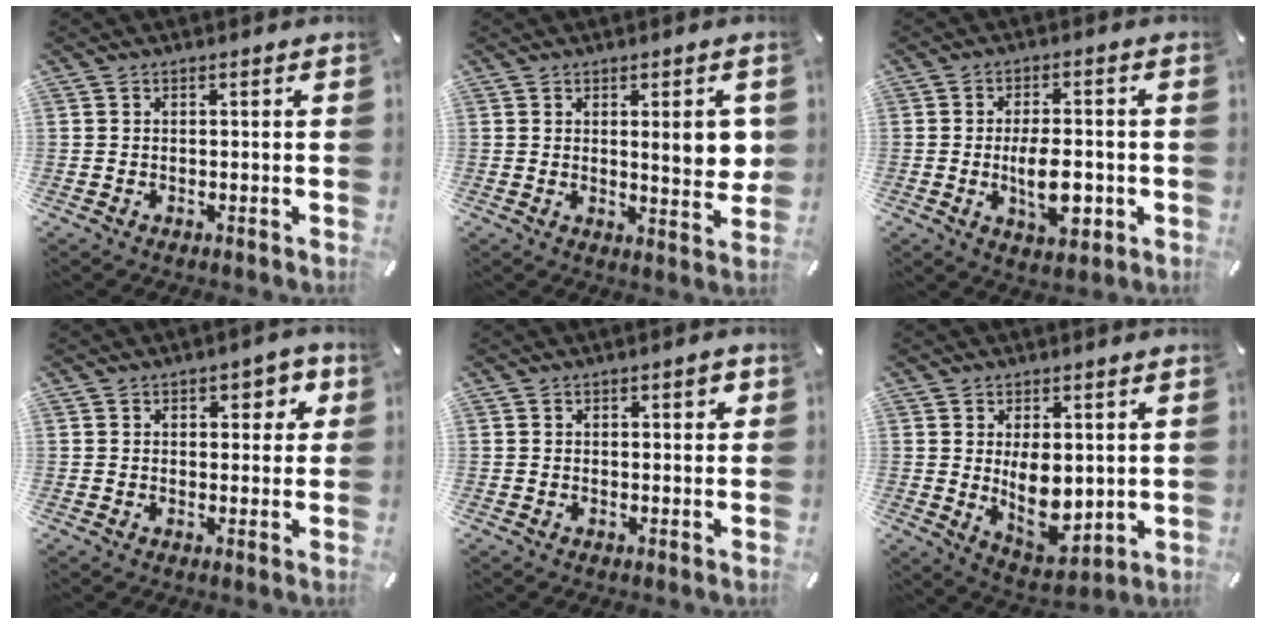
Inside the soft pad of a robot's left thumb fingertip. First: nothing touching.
{"total": 8.3, "force": [2.1, 2.4, 7.7], "torque": [-0.102, -0.013, 0.029]}
{"total": 9.8, "force": [-2.1, 4.9, 8.2], "torque": [-0.126, -0.002, -0.035]}
{"total": 3.8, "force": [1.3, 2.6, 2.6], "torque": [-0.023, -0.004, 0.012]}
{"total": 2.0, "force": [0.7, 0.9, 1.7], "torque": [-0.025, 0.002, 0.009]}
{"total": 10.1, "force": [0.9, 6.6, 7.5], "torque": [-0.108, -0.012, 0.018]}